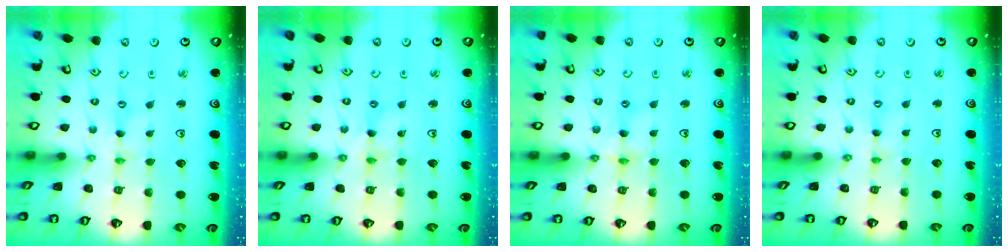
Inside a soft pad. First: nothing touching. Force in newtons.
{"total": 1.6, "press": 1.5, "slide": 0.2}
{"total": 4.0, "press": 3.9, "slide": 0.4}
{"total": 2.0, "press": 2.0, "slide": 0.3}